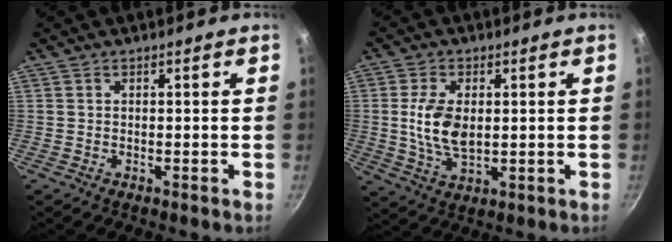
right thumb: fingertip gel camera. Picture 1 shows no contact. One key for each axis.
{"total": 8.7, "fx": 0.7, "fy": 4.9, "fz": 7.1, "tx": -0.138, "ty": -0.009, "tz": 0.016}